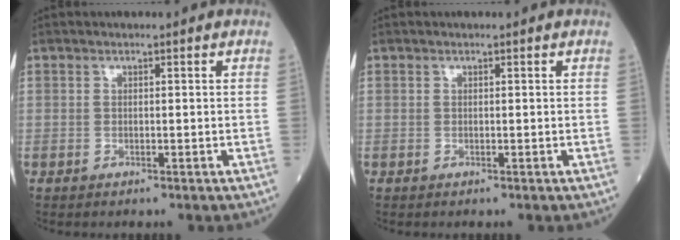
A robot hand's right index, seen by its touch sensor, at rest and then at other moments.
{"total": 0.0}